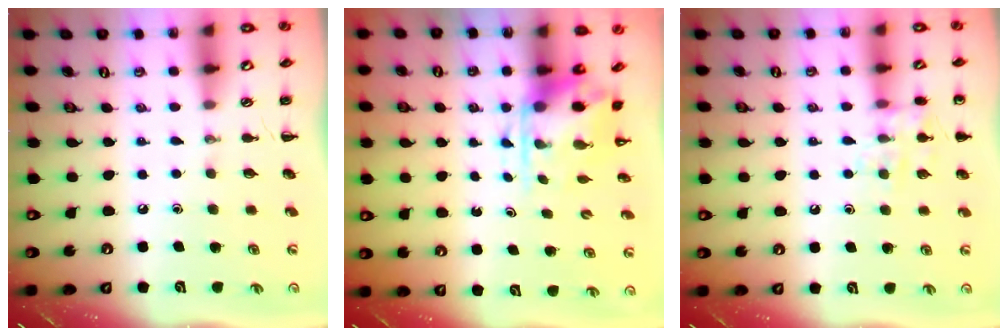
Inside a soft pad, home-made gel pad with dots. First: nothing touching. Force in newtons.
{"total": 3.8, "press": 3.7, "slide": 0.9}
{"total": 9.0, "press": 9.0, "slide": 0.8}